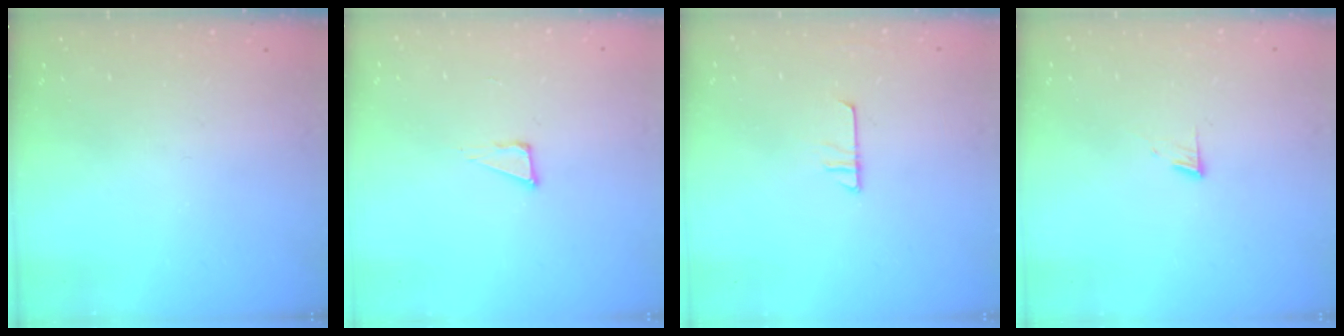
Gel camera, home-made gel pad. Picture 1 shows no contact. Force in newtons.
{"total": 4.0, "press": 3.9, "slide": 0.8}
{"total": 6.4, "press": 6.4, "slide": 0.3}
{"total": 5.1, "press": 5.1, "slide": 0.6}